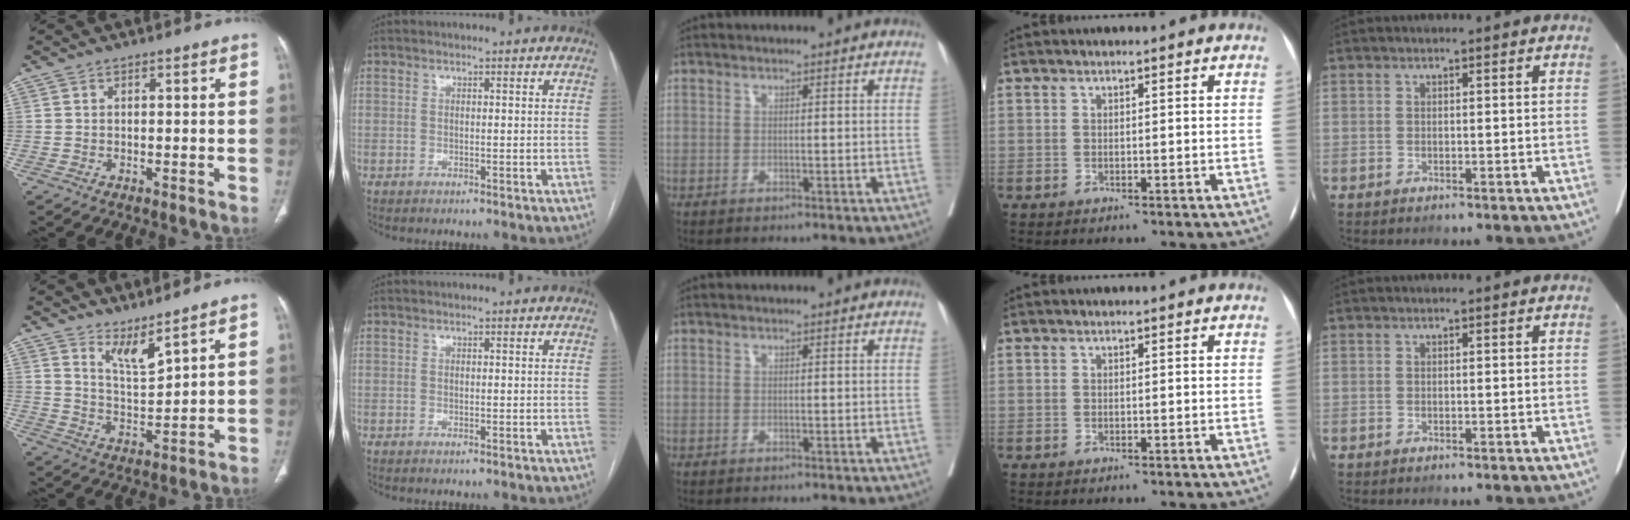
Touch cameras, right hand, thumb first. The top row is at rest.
{"thumb": {"total": 5.8, "force": [4.8, 0.8, 3.1], "torque": [-0.054, -0.057, 0.103]}}